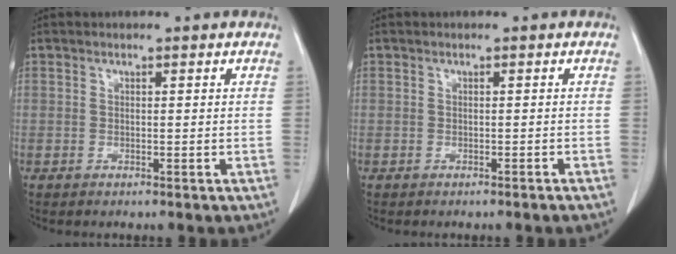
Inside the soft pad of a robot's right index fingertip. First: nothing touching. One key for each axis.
{"total": 0.8, "fx": -0.7, "fy": 0.0, "fz": 0.4, "tx": -0.009, "ty": 0.000, "tz": -0.007}